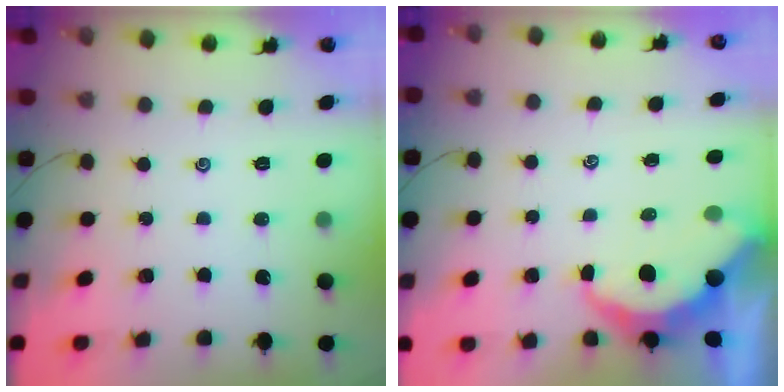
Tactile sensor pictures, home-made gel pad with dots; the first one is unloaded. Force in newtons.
{"total": 7.0, "press": 6.9, "slide": 1.0}